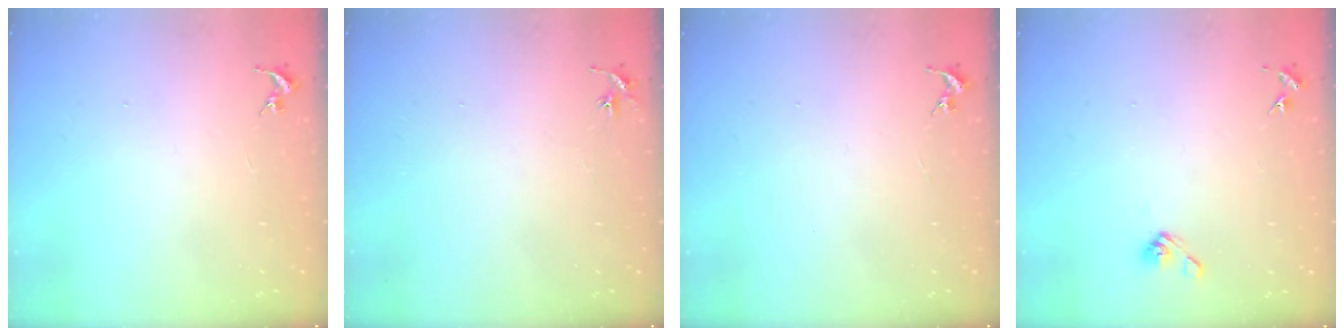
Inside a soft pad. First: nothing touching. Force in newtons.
{"total": 2.9, "press": 2.9, "slide": 0.3}
{"total": 0.0}
{"total": 5.2, "press": 4.8, "slide": 2.1}